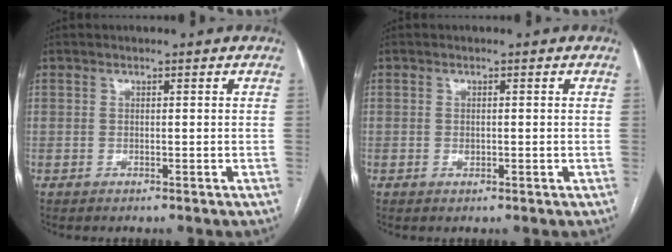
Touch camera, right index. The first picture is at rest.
{"total": 0.7, "force": [0.1, 0.5, 0.5], "torque": [-0.006, 0.001, 0.003]}